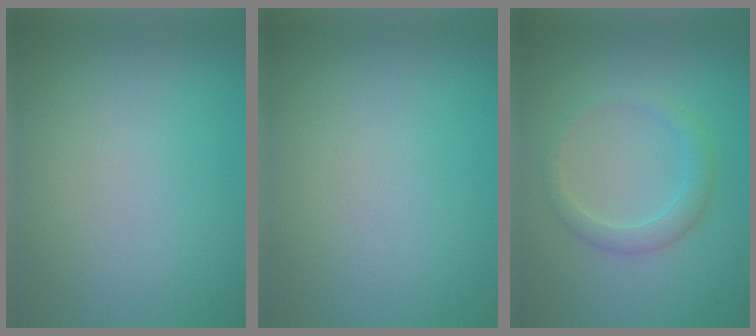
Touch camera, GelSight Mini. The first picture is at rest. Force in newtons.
{"total": 0.0}
{"total": 2.2, "press": 2.2, "slide": 0.1}